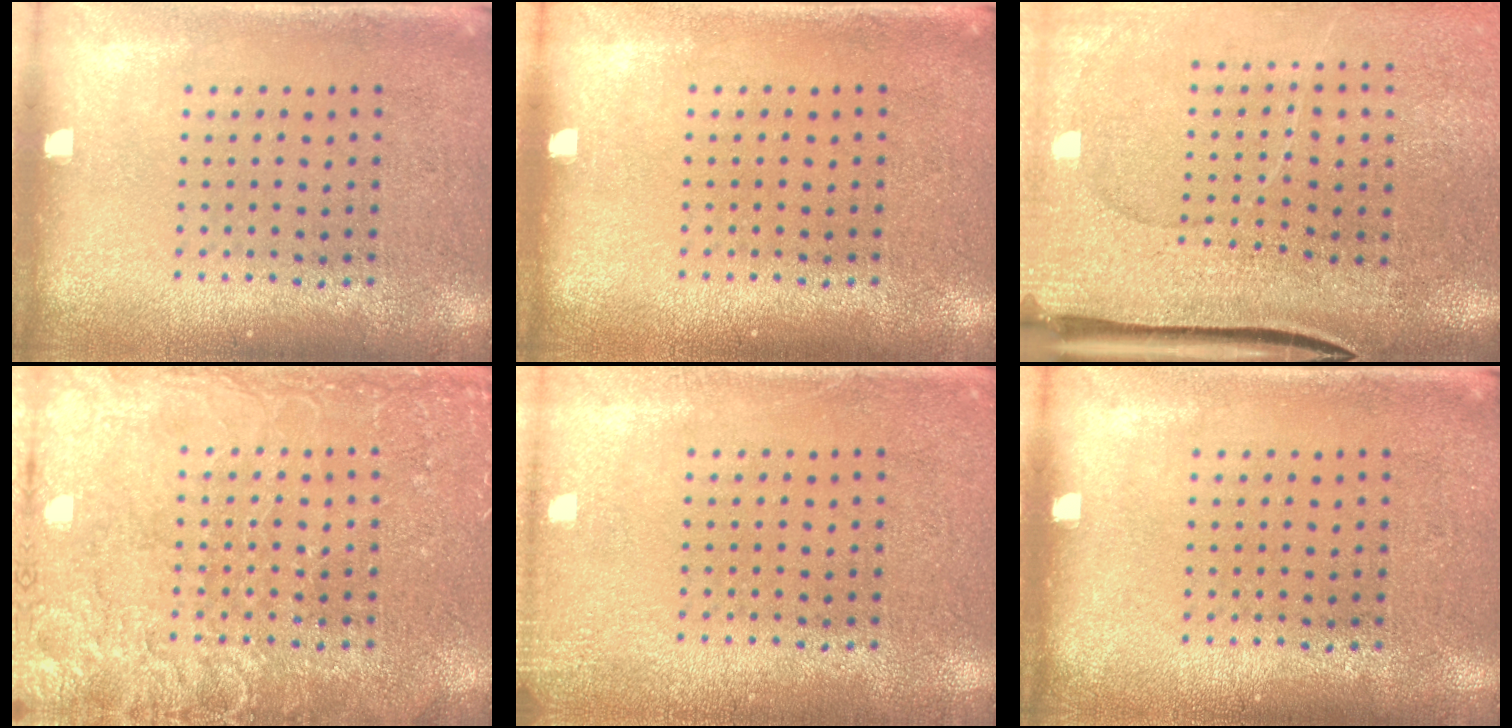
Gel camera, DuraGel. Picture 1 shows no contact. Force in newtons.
{"total": 0.0}
{"total": 4.0, "press": 3.3, "slide": 2.3}
{"total": 5.0, "press": 5.0, "slide": 0.6}
{"total": 1.5, "press": 1.5, "slide": 0.3}
{"total": 0.0}